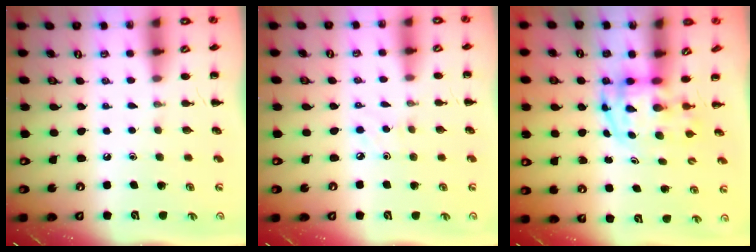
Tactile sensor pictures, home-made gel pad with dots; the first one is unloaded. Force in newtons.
{"total": 2.7, "press": 2.5, "slide": 0.9}
{"total": 4.0, "press": 3.9, "slide": 0.7}